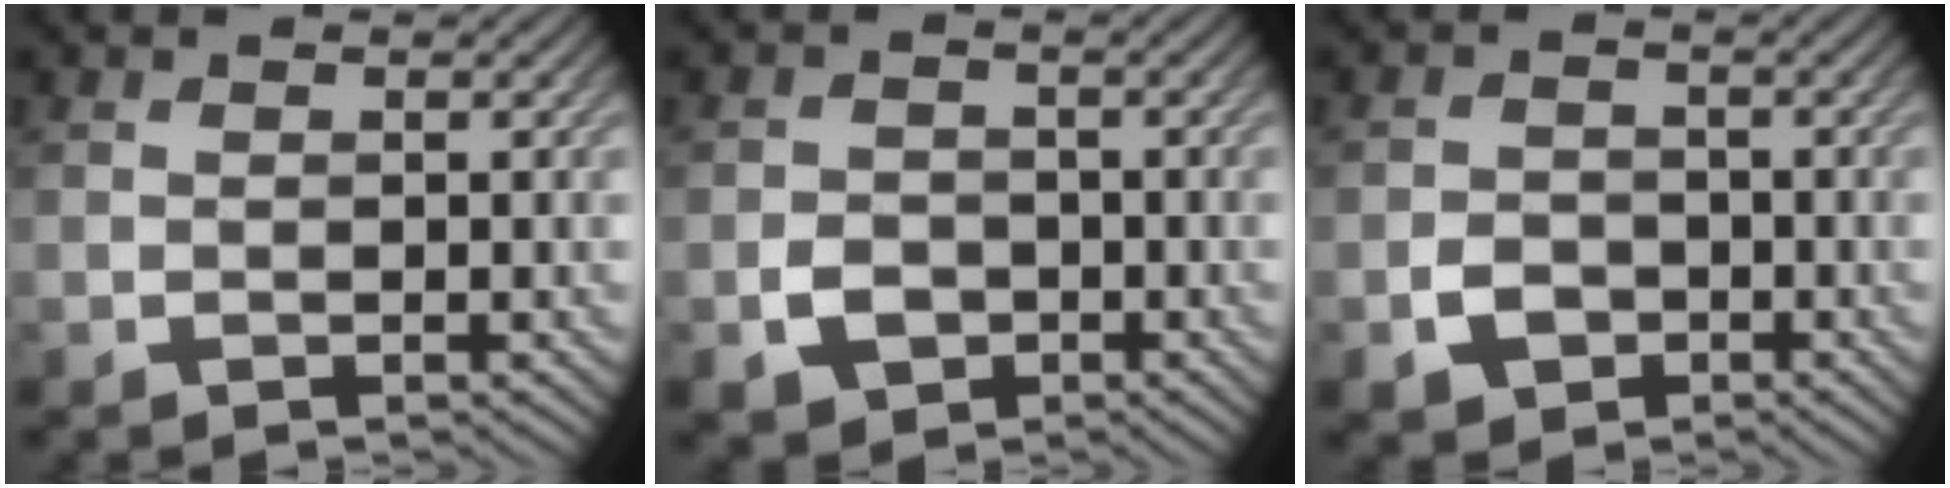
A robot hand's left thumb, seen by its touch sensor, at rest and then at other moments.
{"total": 3.4, "force": [-1.4, 2.7, 1.5], "torque": [-0.029, -0.005, -0.027]}
{"total": 3.2, "force": [-1.6, 2.5, 1.3], "torque": [-0.027, -0.003, -0.032]}